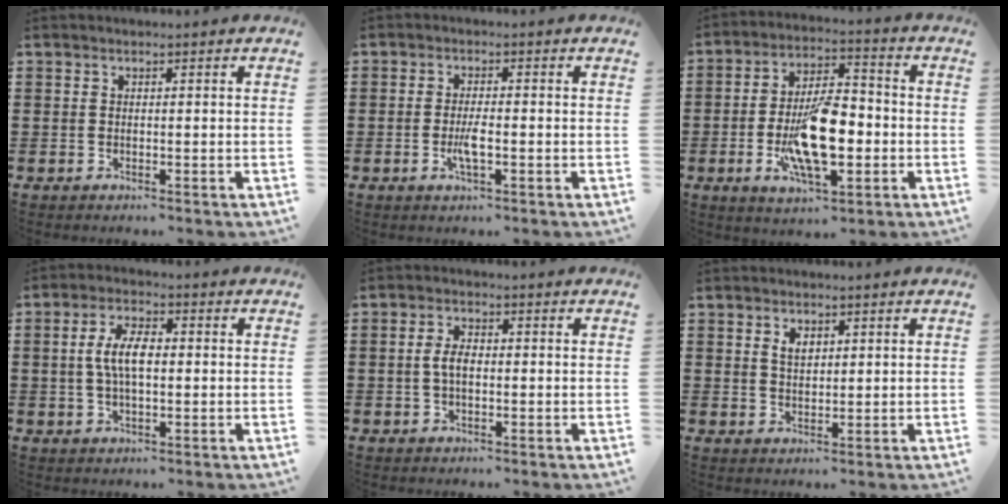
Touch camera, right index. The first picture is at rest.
{"total": 3.0, "force": [-0.9, 0.7, 2.8], "torque": [-0.063, -0.004, -0.020]}
{"total": 13.3, "force": [-3.0, 5.5, 11.7], "torque": [-0.226, -0.007, -0.053]}
{"total": 6.1, "force": [0.2, 2.6, 5.6], "torque": [-0.121, 0.004, -0.003]}
{"total": 3.2, "force": [-0.2, 1.6, 2.8], "torque": [-0.069, -0.001, -0.009]}
{"total": 2.4, "force": [1.2, 1.4, 1.5], "torque": [-0.034, 0.005, 0.021]}